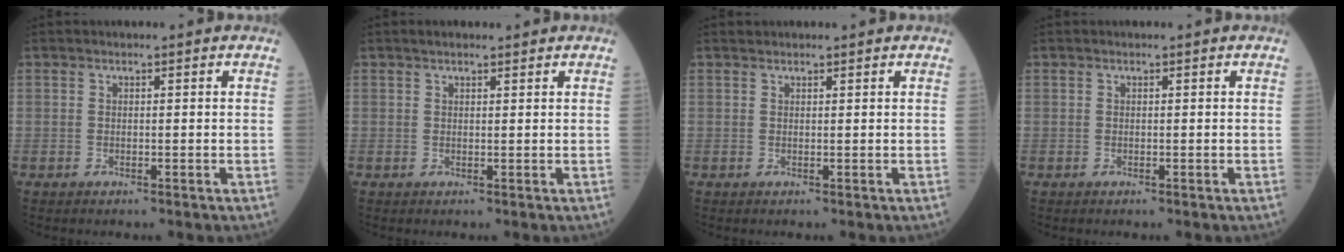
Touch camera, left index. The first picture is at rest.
{"total": 2.6, "force": [2.2, 0.6, 1.2], "torque": [-0.019, 0.022, 0.035]}
{"total": 1.5, "force": [1.4, 0.3, 0.3], "torque": [-0.009, 0.020, 0.027]}
{"total": 0.0}